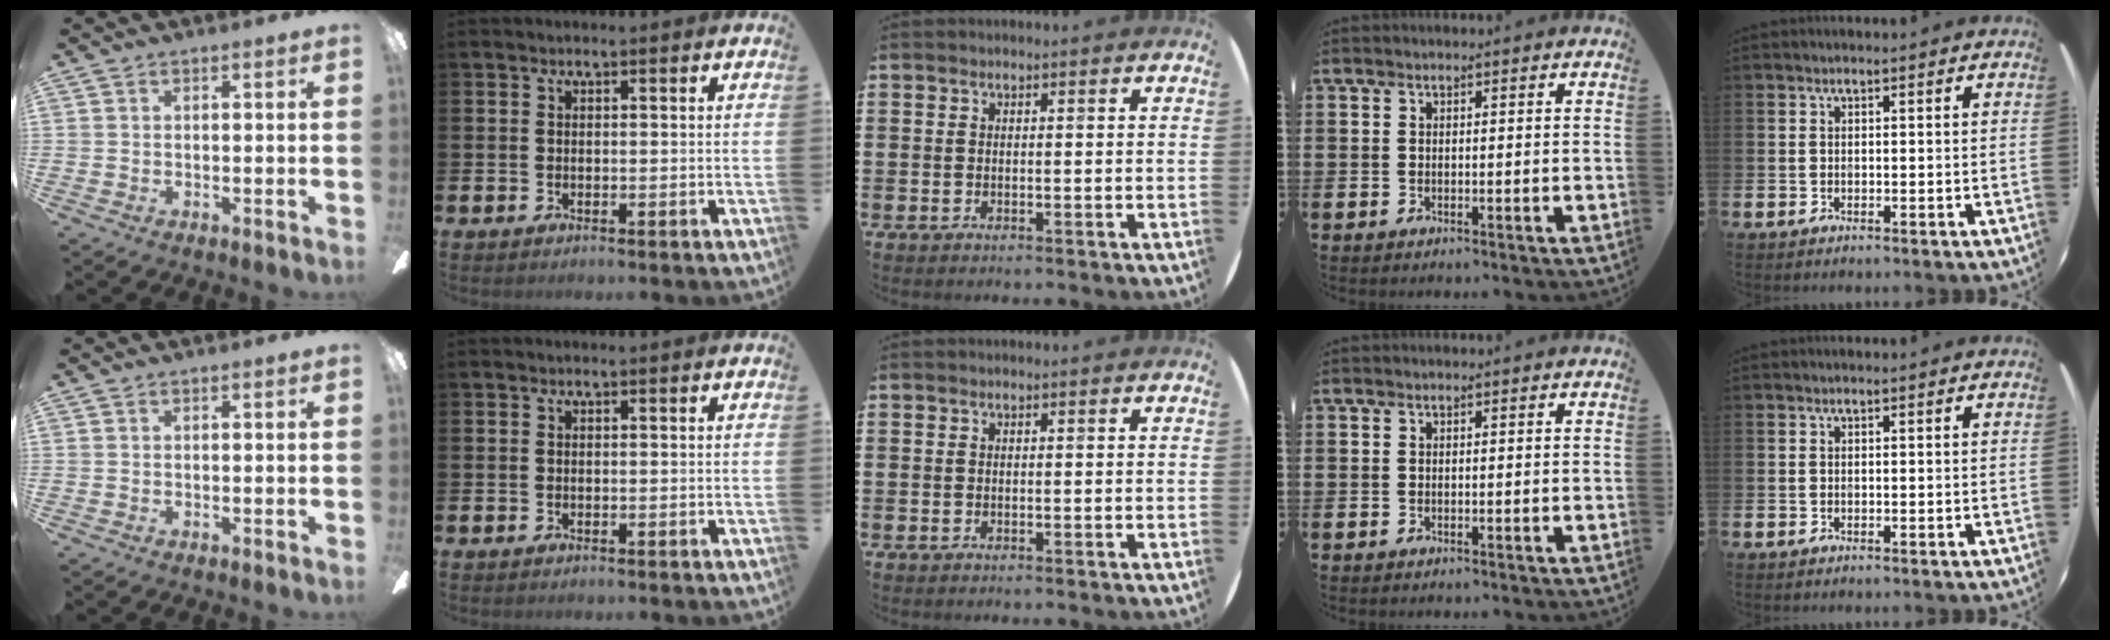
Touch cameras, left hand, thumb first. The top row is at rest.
{}